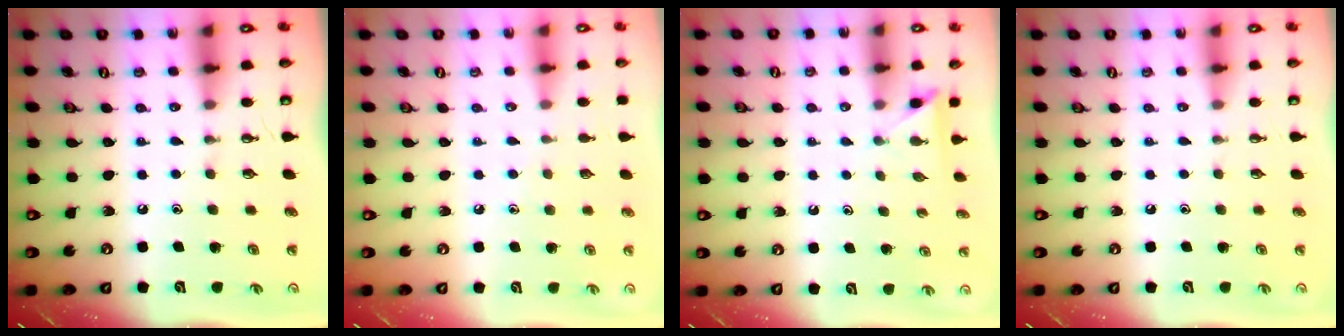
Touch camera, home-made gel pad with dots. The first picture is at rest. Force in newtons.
{"total": 3.7, "press": 3.7, "slide": 0.4}
{"total": 2.7, "press": 2.7, "slide": 0.2}
{"total": 0.0}